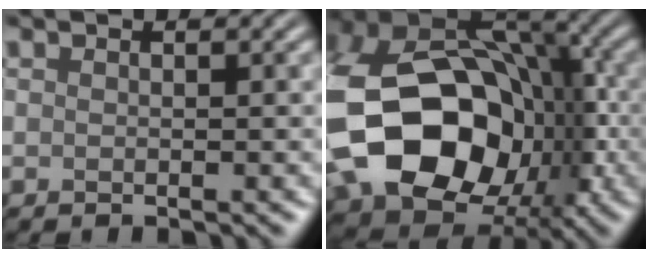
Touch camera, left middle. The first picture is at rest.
{"total": 18.5, "force": [-3.6, 14.1, 11.4], "torque": [-0.246, -0.034, -0.037]}